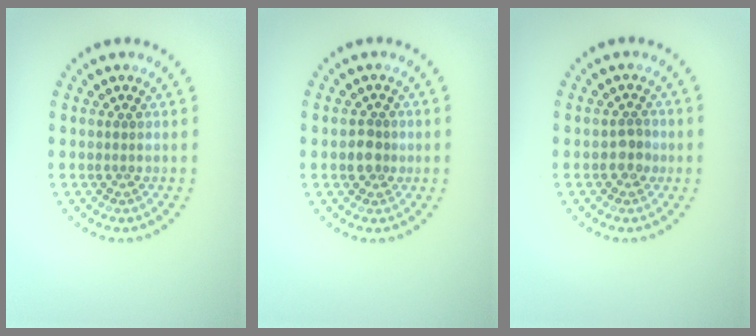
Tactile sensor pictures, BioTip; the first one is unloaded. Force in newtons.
{"total": 2.0, "press": 1.8, "slide": 0.9}
{"total": 1.6, "press": 1.5, "slide": 0.5}